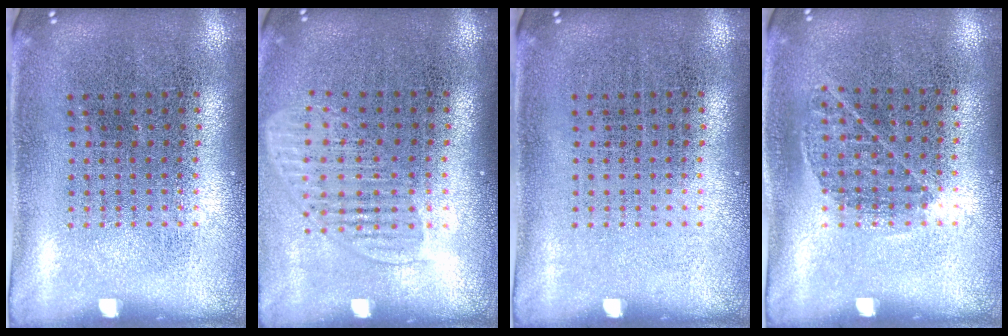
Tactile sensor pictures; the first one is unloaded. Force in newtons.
{"total": 1.6, "press": 1.4, "slide": 0.8}
{"total": 0.0}
{"total": 0.8, "press": 0.6, "slide": 0.6}